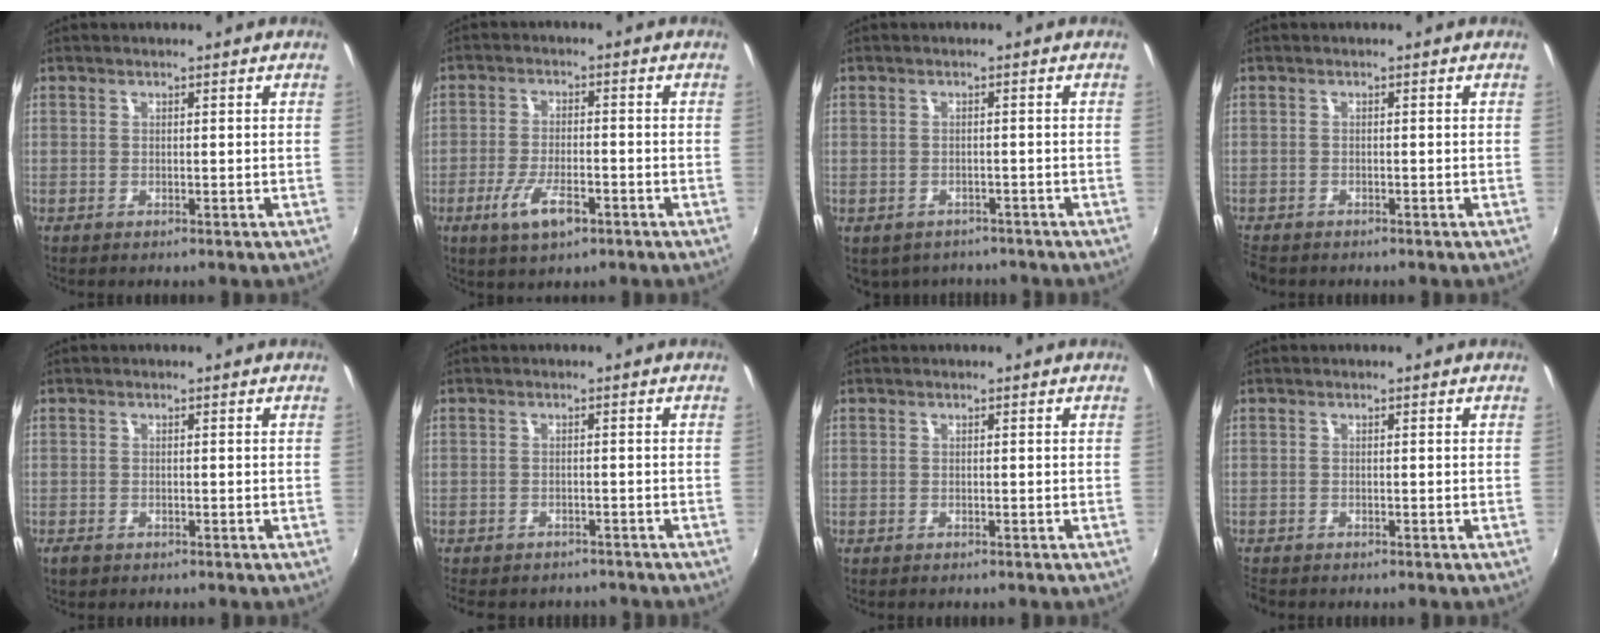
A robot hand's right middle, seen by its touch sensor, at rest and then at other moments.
{"total": 7.1, "force": [-3.8, 2.5, 5.4], "torque": [-0.122, -0.016, -0.066]}
{"total": 7.7, "force": [-6.1, 3.6, 3.0], "torque": [-0.070, -0.037, -0.075]}
{"total": 3.2, "force": [-2.7, 1.2, 1.0], "torque": [-0.032, -0.016, -0.051]}
{"total": 1.9, "force": [-1.4, 1.0, 0.8], "torque": [-0.020, -0.010, -0.021]}
{"total": 8.9, "force": [-7.6, 3.2, 3.4], "torque": [-0.081, -0.033, -0.105]}
{"total": 0.8, "force": [-0.5, 0.0, 0.5], "torque": [-0.006, 0.004, -0.006]}
{"total": 1.9, "force": [-1.7, 0.6, 0.5], "torque": [-0.013, -0.011, -0.031]}